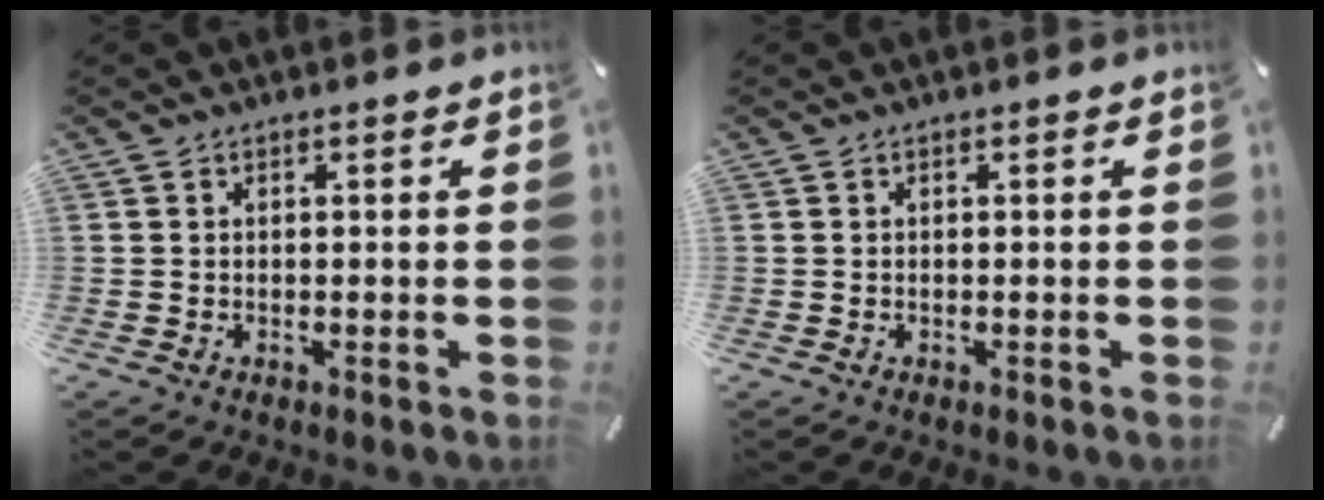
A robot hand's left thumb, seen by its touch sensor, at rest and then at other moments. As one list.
[{"total": 0.0}]